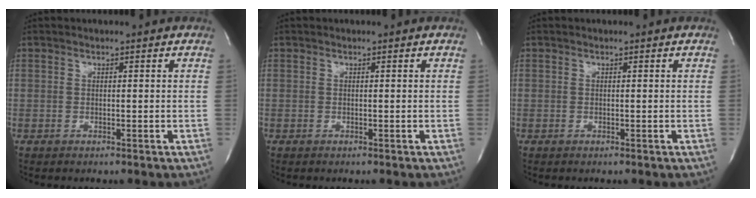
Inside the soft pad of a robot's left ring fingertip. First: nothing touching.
{"total": 0.0}
{"total": 0.0}